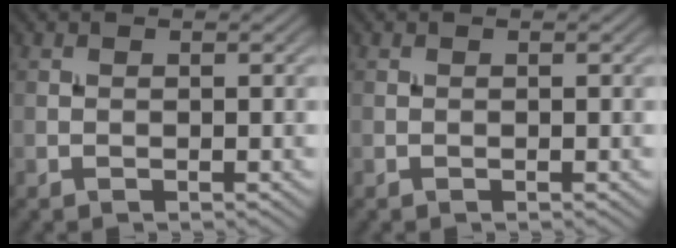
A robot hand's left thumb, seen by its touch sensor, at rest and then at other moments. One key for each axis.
{"total": 0.0}